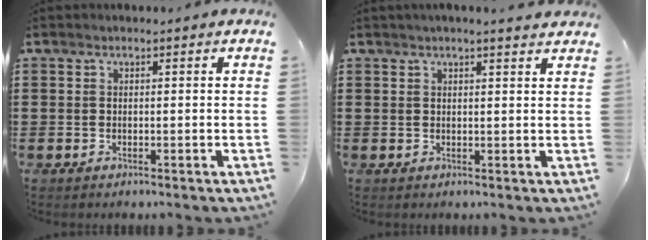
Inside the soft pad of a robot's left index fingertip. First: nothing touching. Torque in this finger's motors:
{"motor_torque": [1.07, -1.07, 0.20, 0.03]}